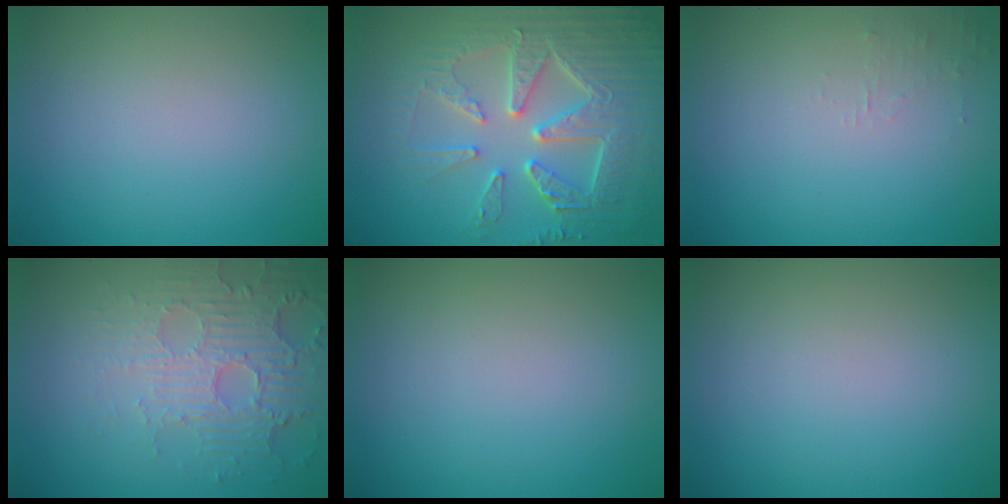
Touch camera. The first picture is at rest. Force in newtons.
{"total": 7.7, "press": 6.1, "slide": 4.7}
{"total": 0.9, "press": 0.9, "slide": 0.1}
{"total": 5.5, "press": 3.7, "slide": 4.0}
{"total": 0.0}
{"total": 0.0}